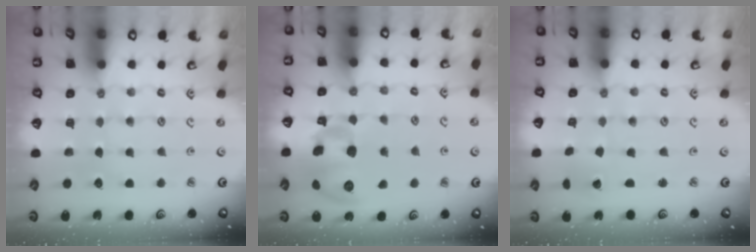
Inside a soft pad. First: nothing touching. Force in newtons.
{"total": 14.7, "press": 14.5, "slide": 2.7}
{"total": 1.6, "press": 1.6, "slide": 0.1}